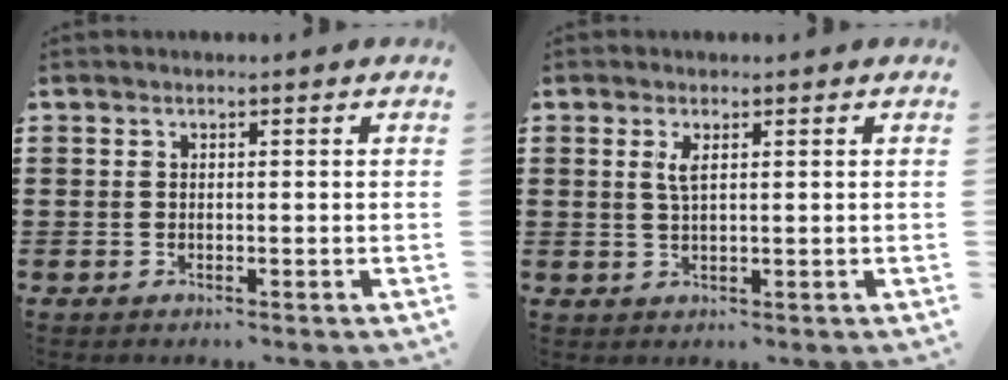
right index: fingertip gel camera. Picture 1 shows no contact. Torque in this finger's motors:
{"motor_torque": [0.64, 0.45, 0.08, 0.07]}